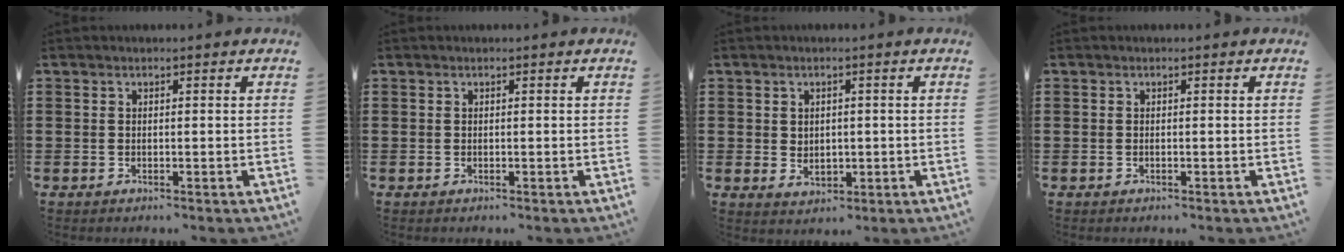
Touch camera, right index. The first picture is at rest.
{"total": 0.0}
{"total": 2.1, "force": [0.5, 1.8, 0.8], "torque": [-0.013, 0.004, 0.006]}
{"total": 0.0}